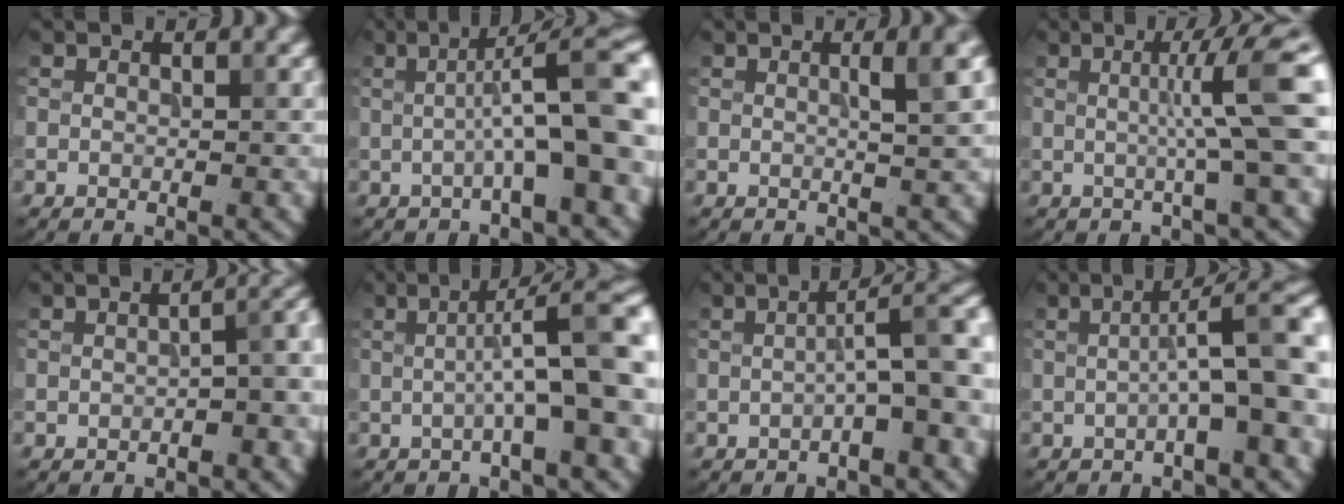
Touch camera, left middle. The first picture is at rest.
{"total": 9.1, "force": [-0.2, 1.8, 8.9], "torque": [-0.124, 0.018, -0.008]}
{"total": 4.0, "force": [0.8, 1.0, 3.8], "torque": [-0.045, 0.009, 0.007]}
{"total": 6.1, "force": [0.5, 0.5, 6.1], "torque": [-0.094, 0.006, 0.006]}
{"total": 4.0, "force": [-0.8, 1.5, 3.6], "torque": [-0.037, 0.008, -0.007]}
{"total": 8.6, "force": [0.1, 1.7, 8.5], "torque": [-0.116, 0.015, -0.004]}
{"total": 5.9, "force": [-0.6, 1.3, 5.7], "torque": [-0.080, 0.015, -0.010]}
{"total": 7.1, "force": [-0.4, 1.4, 7.0], "torque": [-0.097, 0.019, -0.009]}